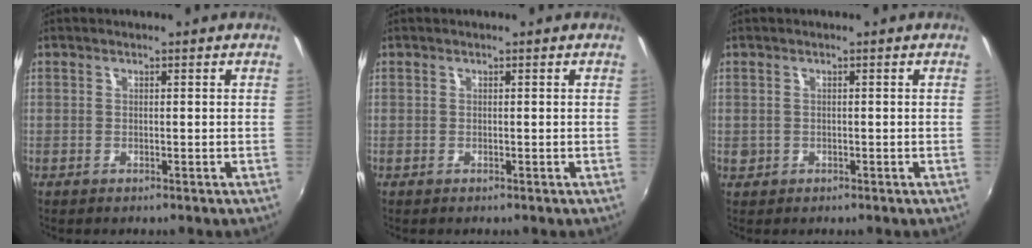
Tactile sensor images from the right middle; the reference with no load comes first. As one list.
[{"total": 0.0}, {"total": 1.3, "force": [-0.2, 1.3, 0.3], "torque": [-0.005, -0.003, -0.002]}]